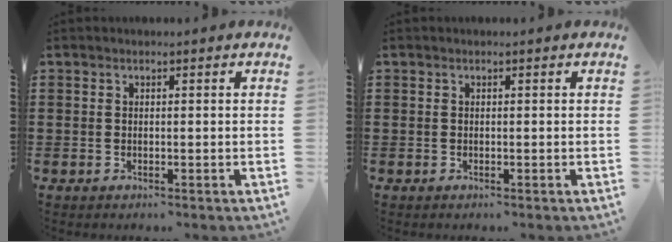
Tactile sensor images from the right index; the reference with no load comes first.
{"total": 0.0}